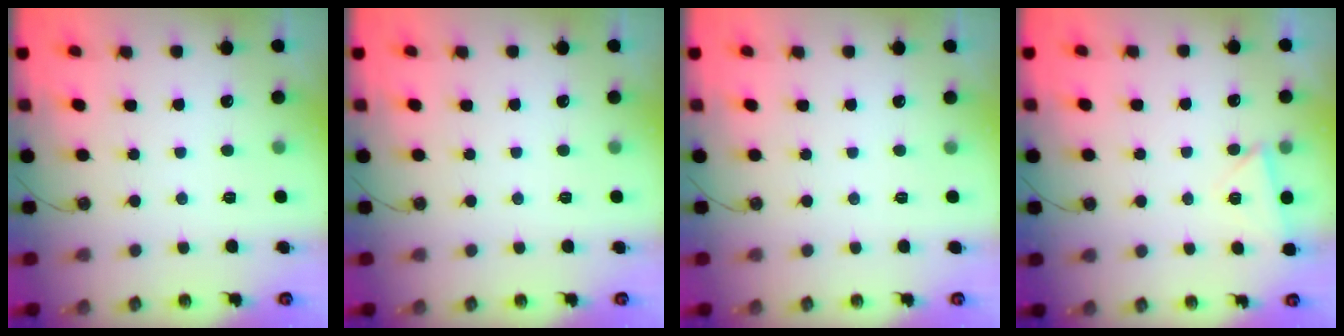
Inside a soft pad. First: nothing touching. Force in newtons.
{"total": 0.0}
{"total": 1.5, "press": 0.5, "slide": 1.4}
{"total": 3.4, "press": 3.3, "slide": 0.8}